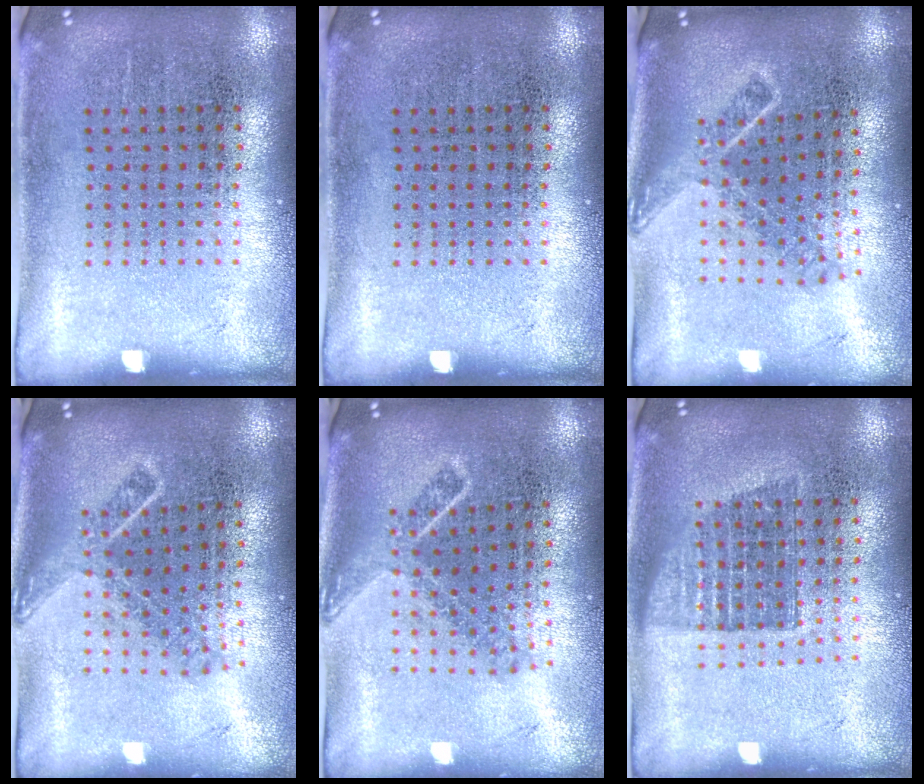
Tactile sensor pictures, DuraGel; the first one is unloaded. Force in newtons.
{"total": 0.0}
{"total": 1.8, "press": 1.3, "slide": 1.3}
{"total": 1.7, "press": 1.2, "slide": 1.2}
{"total": 1.8, "press": 1.4, "slide": 1.2}
{"total": 1.3, "press": 1.1, "slide": 0.6}